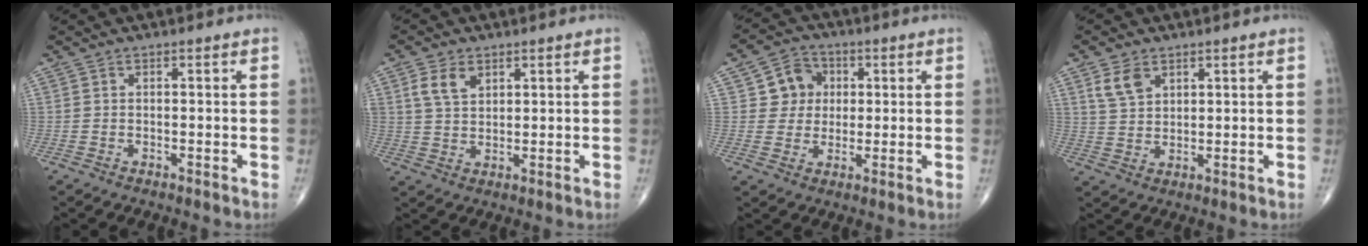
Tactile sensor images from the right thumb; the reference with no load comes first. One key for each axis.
{"total": 5.3, "fx": 2.5, "fy": 3.4, "fz": 3.2, "tx": -0.051, "ty": -0.007, "tz": 0.050}
{"total": 7.3, "fx": 1.5, "fy": 6.8, "fz": 2.3, "tx": 0.004, "ty": 0.004, "tz": 0.019}
{"total": 5.1, "fx": 2.7, "fy": 3.3, "fz": 2.8, "tx": -0.042, "ty": -0.011, "tz": 0.058}